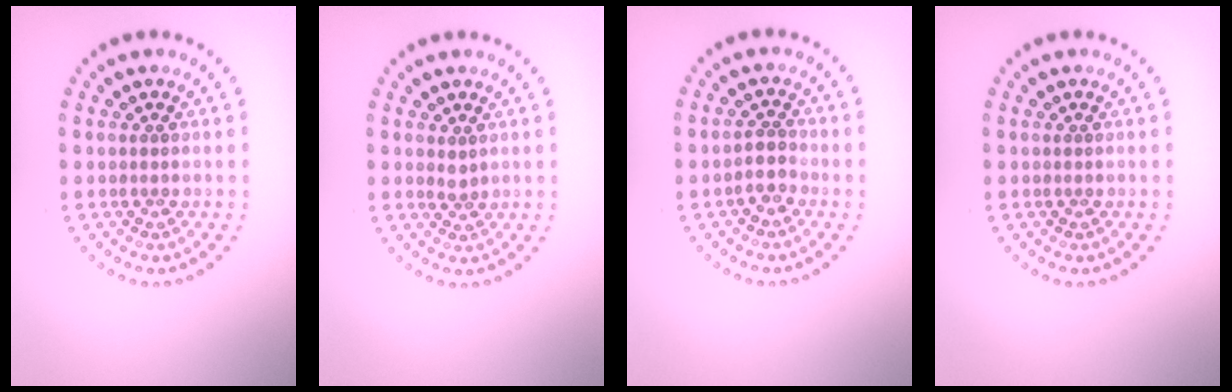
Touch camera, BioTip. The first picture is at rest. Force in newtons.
{"total": 0.9, "press": 0.7, "slide": 0.6}
{"total": 1.8, "press": 1.6, "slide": 0.9}
{"total": 0.0}